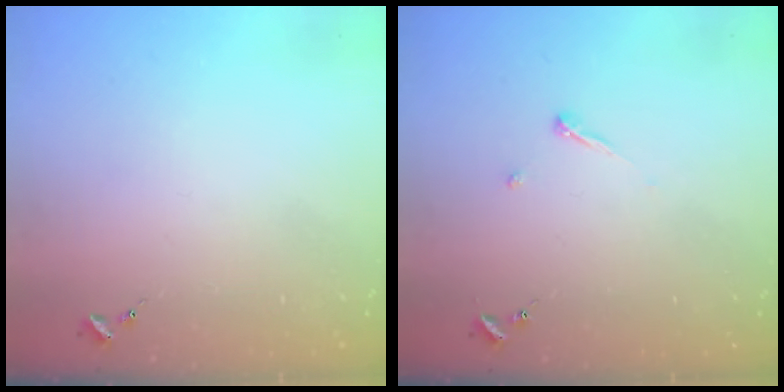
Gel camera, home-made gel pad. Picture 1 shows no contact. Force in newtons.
{"total": 3.6, "press": 3.6, "slide": 0.4}